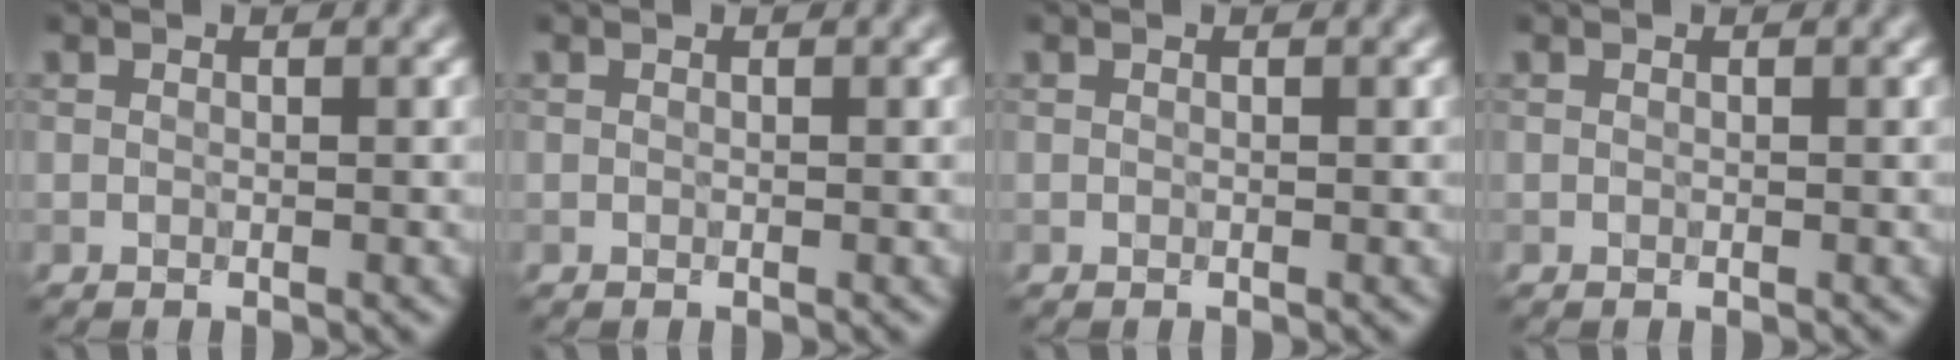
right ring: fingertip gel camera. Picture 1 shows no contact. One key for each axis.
{"total": 0.0}
{"total": 0.0}
{"total": 0.0}